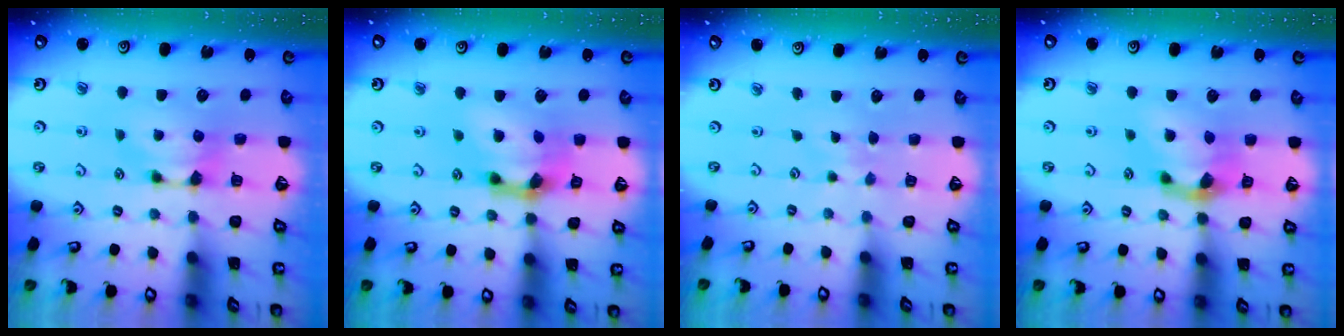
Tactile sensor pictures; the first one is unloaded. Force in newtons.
{"total": 7.5, "press": 6.9, "slide": 3.0}
{"total": 4.2, "press": 4.1, "slide": 0.3}
{"total": 4.9, "press": 4.5, "slide": 1.9}